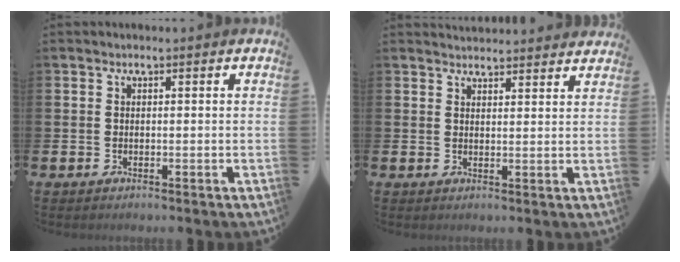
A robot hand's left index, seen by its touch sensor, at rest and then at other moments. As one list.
[{"total": 3.0, "force": [3.0, 0.4, 0.0], "torque": [-0.001, -0.018, 0.053]}]